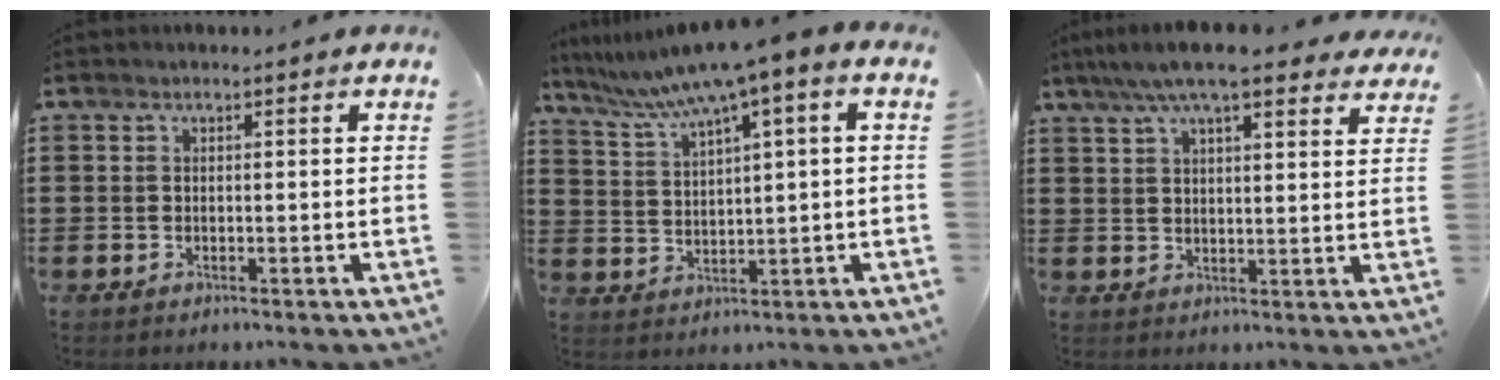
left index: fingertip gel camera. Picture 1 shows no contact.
{"total": 6.0, "force": [3.9, 0.4, 4.5], "torque": [-0.101, -0.025, 0.060]}
{"total": 8.1, "force": [6.6, 1.2, 4.4], "torque": [-0.102, -0.007, 0.120]}